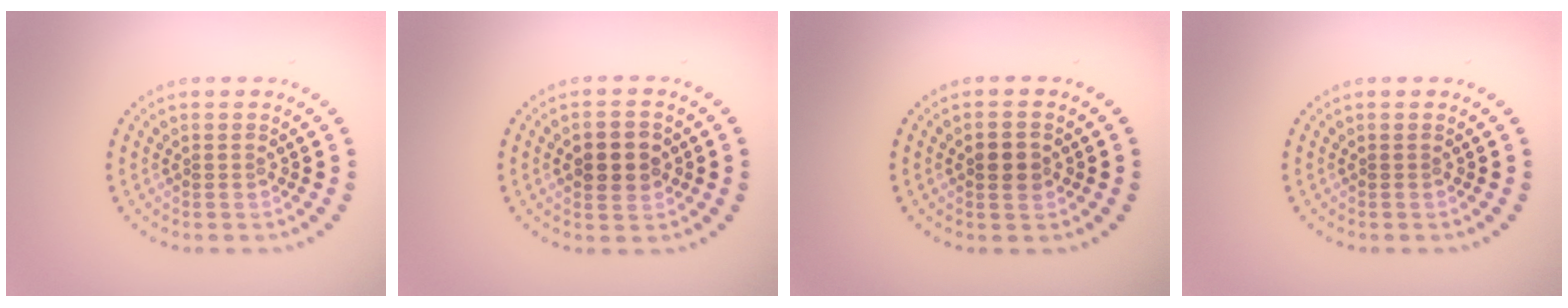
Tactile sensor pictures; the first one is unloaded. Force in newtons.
{"total": 2.9, "press": 2.9, "slide": 0.2}
{"total": 2.1, "press": 2.0, "slide": 0.1}
{"total": 0.0}